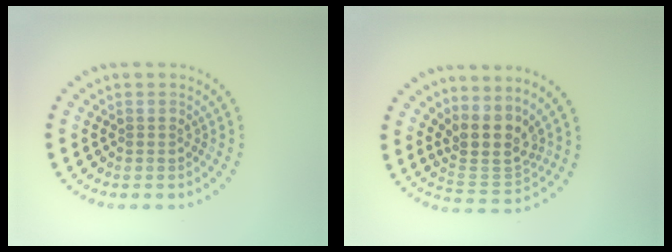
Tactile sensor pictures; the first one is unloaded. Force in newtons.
{"total": 3.8, "press": 2.9, "slide": 2.4}